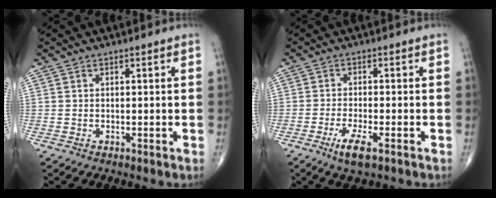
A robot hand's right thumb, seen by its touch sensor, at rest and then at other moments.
{"total": 4.6, "force": [-2.5, 0.8, 3.8], "torque": [-0.081, 0.000, -0.045]}